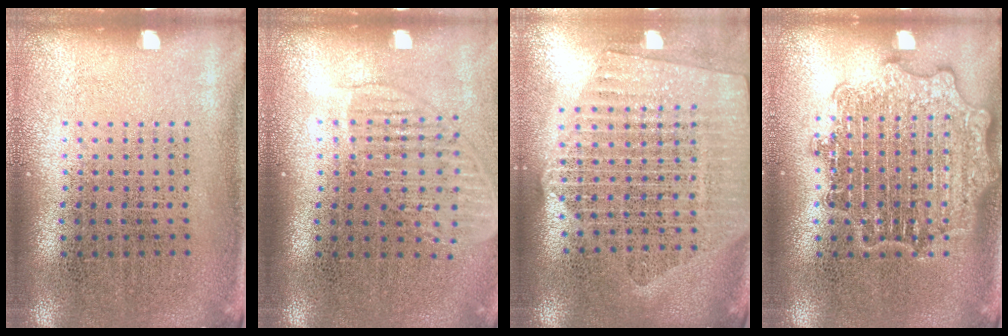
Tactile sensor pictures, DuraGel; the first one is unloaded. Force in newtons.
{"total": 1.6, "press": 1.3, "slide": 0.9}
{"total": 2.4, "press": 2.1, "slide": 1.1}
{"total": 3.0, "press": 3.0, "slide": 0.5}